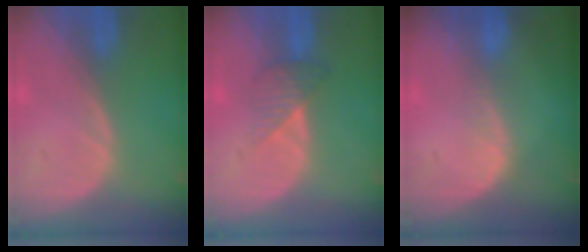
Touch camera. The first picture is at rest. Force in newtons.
{"total": 3.4, "press": 3.2, "slide": 1.1}
{"total": 2.3, "press": 1.6, "slide": 1.6}